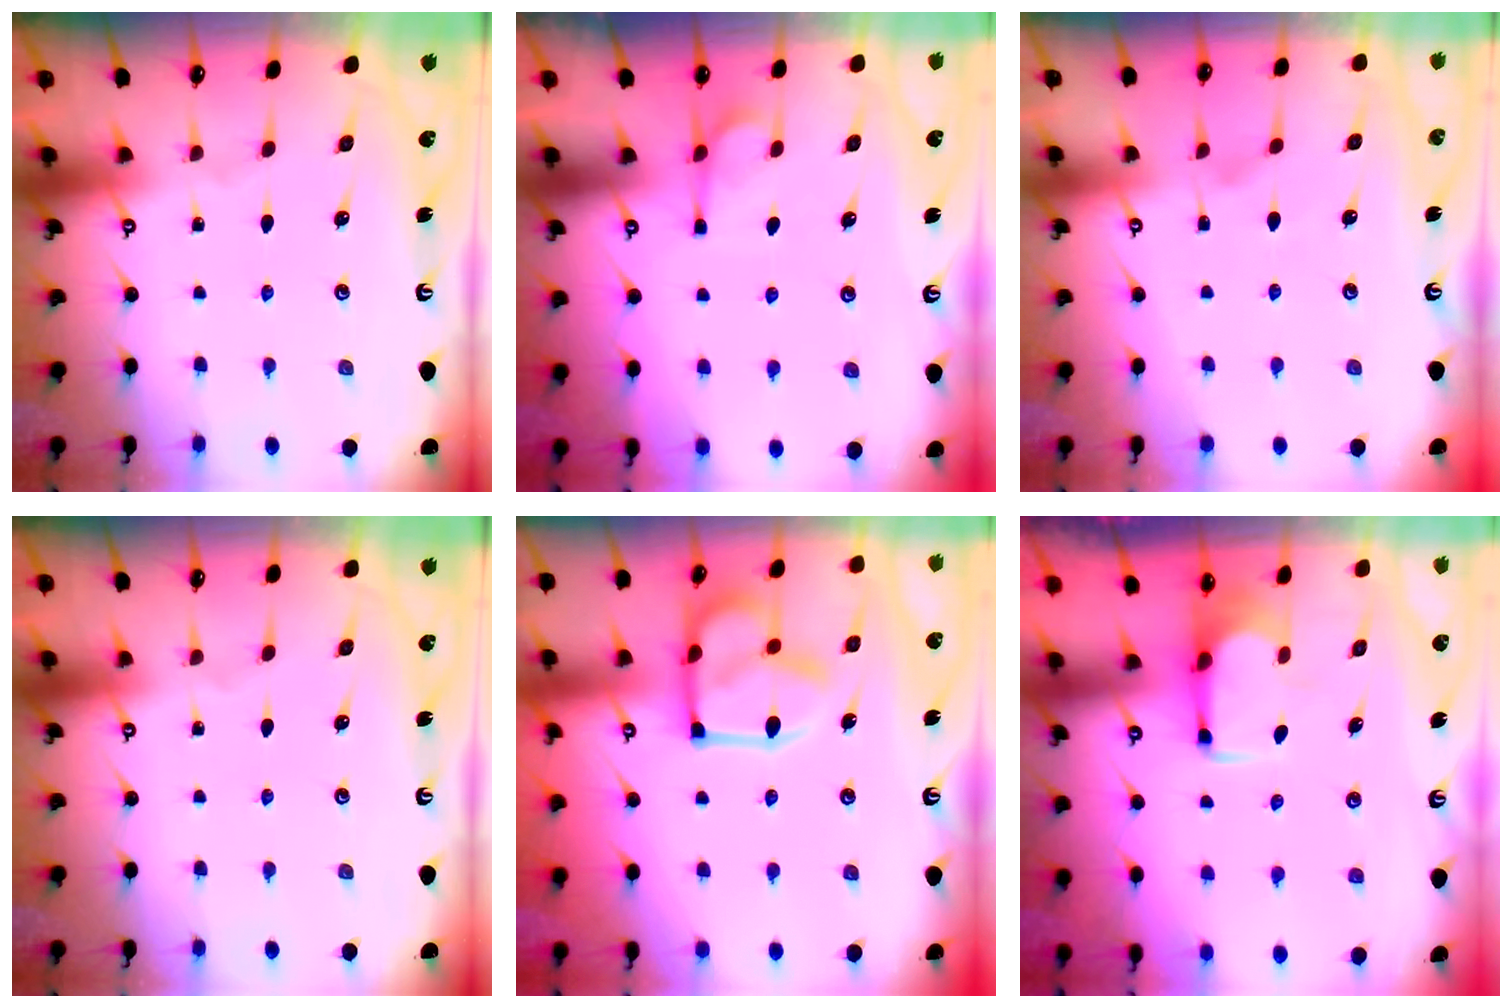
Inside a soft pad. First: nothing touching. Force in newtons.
{"total": 1.6, "press": 0.9, "slide": 1.3}
{"total": 2.7, "press": 2.5, "slide": 1.0}
{"total": 0.0}
{"total": 12.8, "press": 12.8, "slide": 1.3}
{"total": 1.9, "press": 1.8, "slide": 0.7}